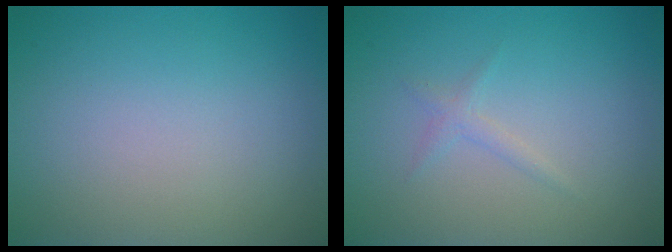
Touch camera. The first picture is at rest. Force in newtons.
{"total": 0.9, "press": 0.9, "slide": 0.1}